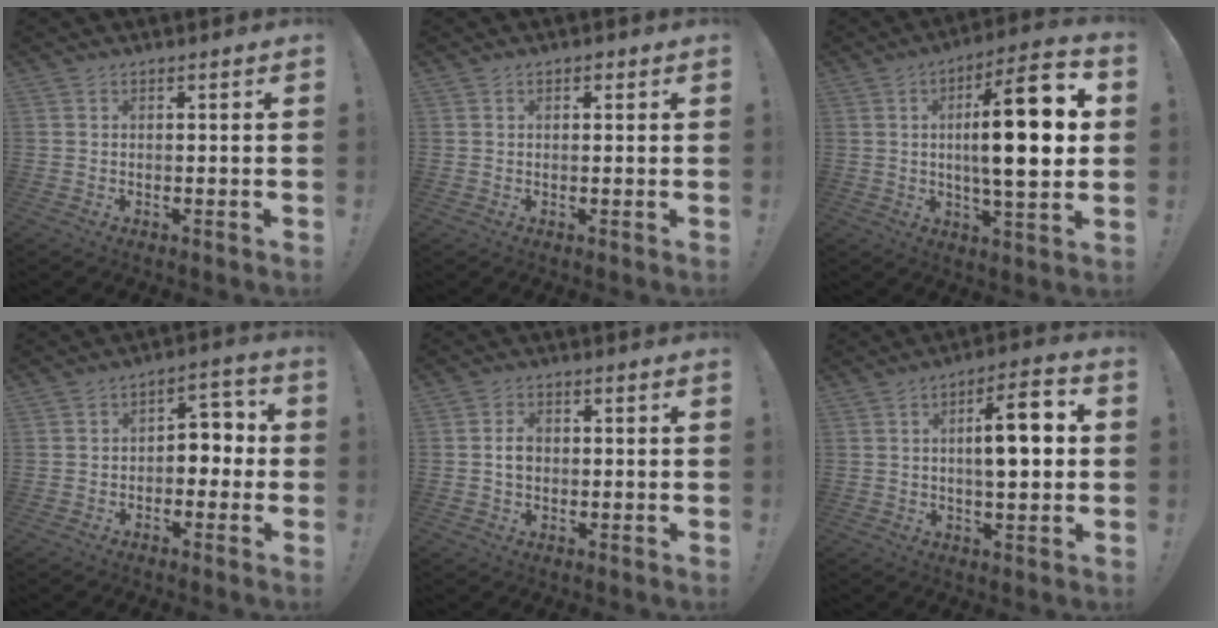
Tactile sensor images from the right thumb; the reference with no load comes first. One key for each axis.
{"total": 1.1, "fx": 0.3, "fy": 0.9, "fz": 0.6, "tx": -0.005, "ty": 0.001, "tz": 0.005}
{"total": 19.9, "fx": 2.6, "fy": 5.1, "fz": 19.1, "tx": -0.305, "ty": -0.006, "tz": 0.025}
{"total": 5.8, "fx": -1.6, "fy": 4.8, "fz": 3.0, "tx": -0.038, "ty": 0.018, "tz": -0.027}
{"total": 3.6, "fx": -0.1, "fy": 2.8, "fz": 2.3, "tx": -0.022, "ty": 0.001, "tz": -0.007}
{"total": 10.9, "fx": 0.9, "fy": 3.6, "fz": 10.2, "tx": -0.151, "ty": 0.004, "tz": 0.009}